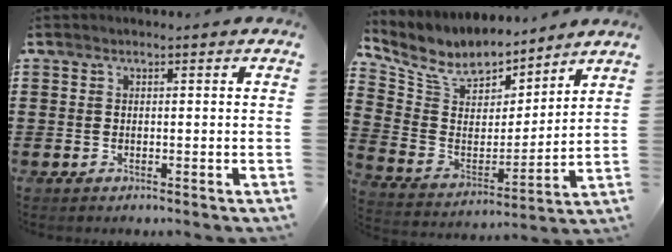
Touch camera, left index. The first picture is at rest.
{"total": 8.0, "force": [6.6, 3.9, 2.3], "torque": [-0.089, -0.039, 0.118]}